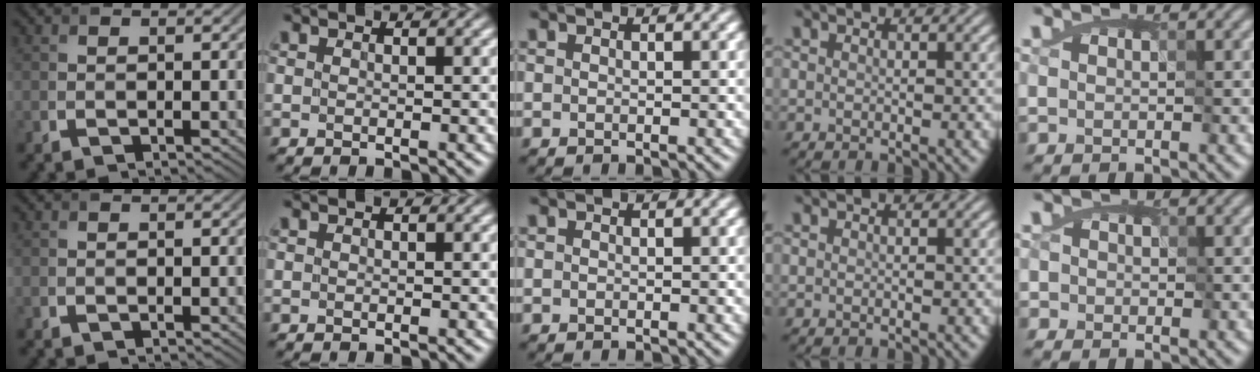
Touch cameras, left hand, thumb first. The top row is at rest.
{"little": {"total": 0.6, "force": [-0.2, 0.6, 0.1], "torque": [0.000, 0.003, -0.004]}}